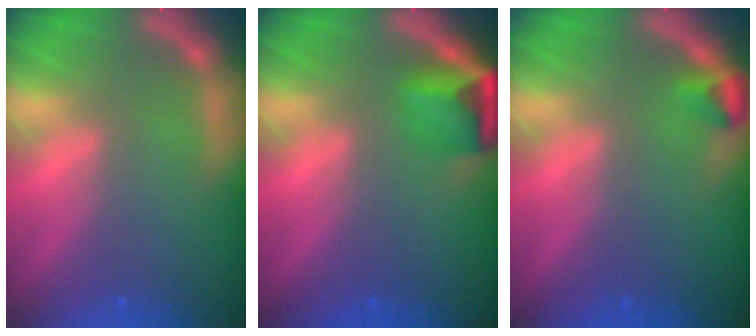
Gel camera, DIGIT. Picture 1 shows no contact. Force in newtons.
{"total": 4.4}
{"total": 1.5}